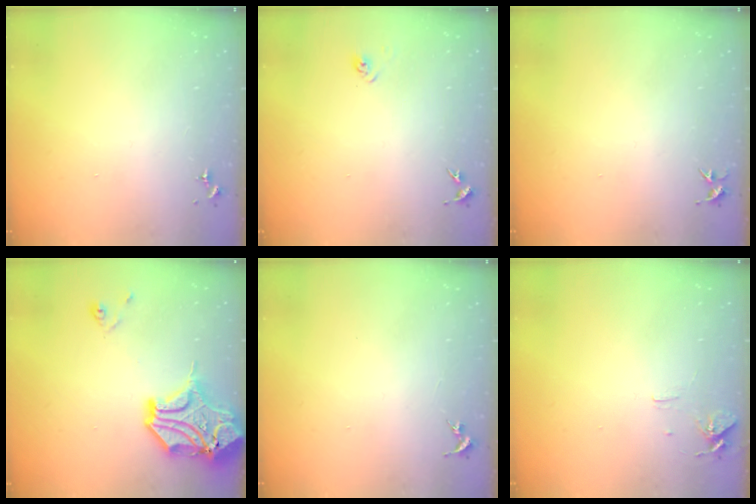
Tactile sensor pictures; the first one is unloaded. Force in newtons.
{"total": 3.3, "press": 3.2, "slide": 0.8}
{"total": 3.7, "press": 3.7, "slide": 0.4}
{"total": 16.5, "press": 16.3, "slide": 2.5}
{"total": 0.0}
{"total": 7.4, "press": 7.4, "slide": 0.6}